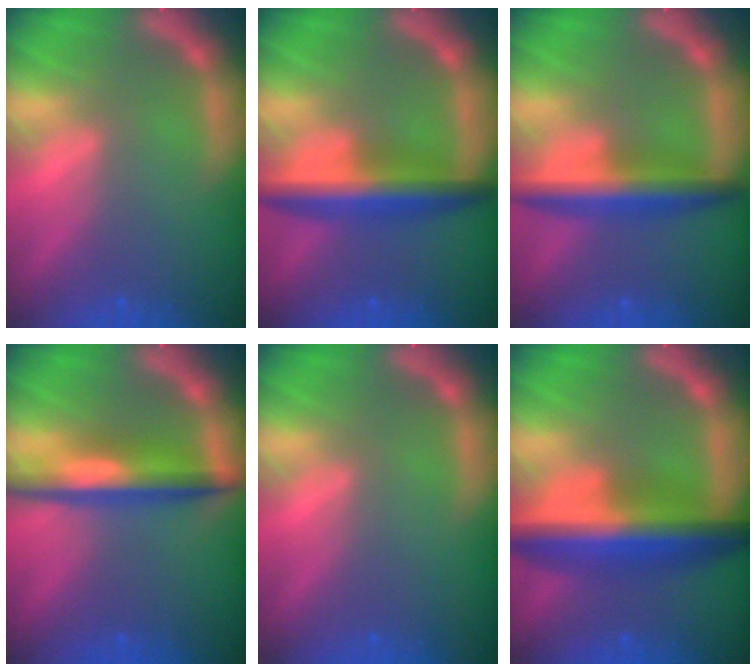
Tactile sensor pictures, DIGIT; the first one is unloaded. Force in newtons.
{"total": 6.0}
{"total": 5.5}
{"total": 5.5}
{"total": 0.0}
{"total": 9.0}